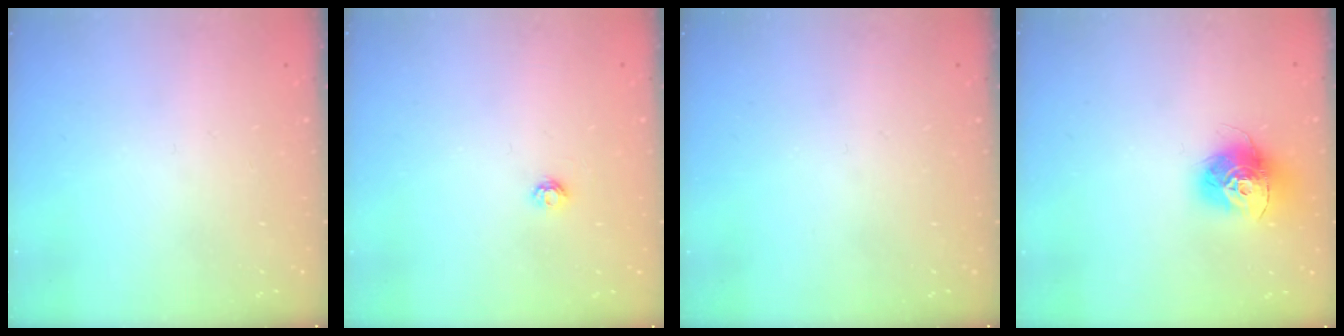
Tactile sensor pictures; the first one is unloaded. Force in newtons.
{"total": 3.7, "press": 3.7, "slide": 0.5}
{"total": 0.0}
{"total": 13.9, "press": 13.9, "slide": 1.3}